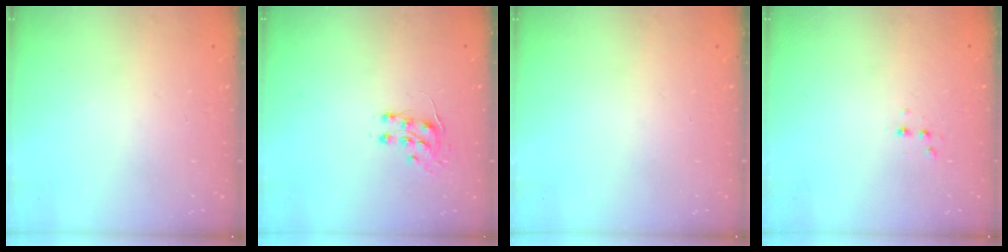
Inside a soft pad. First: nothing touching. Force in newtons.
{"total": 7.4, "press": 7.4, "slide": 0.7}
{"total": 0.0}
{"total": 2.6, "press": 2.5, "slide": 0.8}